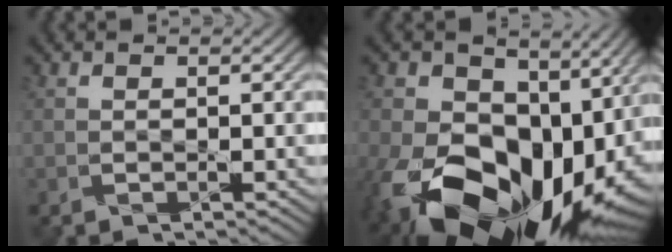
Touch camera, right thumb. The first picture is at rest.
{"total": 21.7, "force": [-5.4, 15.2, 14.4], "torque": [-0.299, -0.073, -0.064]}